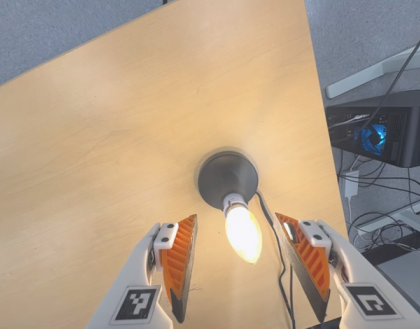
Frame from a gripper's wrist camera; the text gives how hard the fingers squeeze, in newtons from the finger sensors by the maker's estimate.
{"total": 0.0}